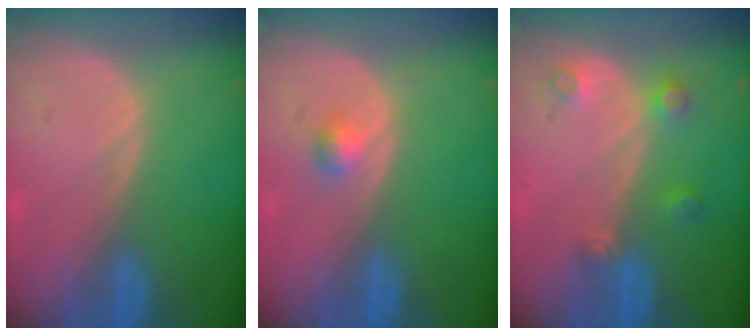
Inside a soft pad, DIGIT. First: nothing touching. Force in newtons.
{"total": 1.8, "press": 1.6, "slide": 0.9}
{"total": 3.4, "press": 3.0, "slide": 1.5}